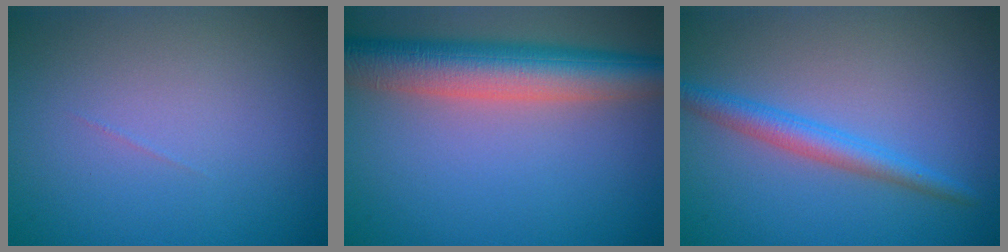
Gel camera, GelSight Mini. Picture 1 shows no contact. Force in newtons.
{"total": 8.1, "press": 8.1, "slide": 0.4}
{"total": 2.7, "press": 2.7, "slide": 0.1}